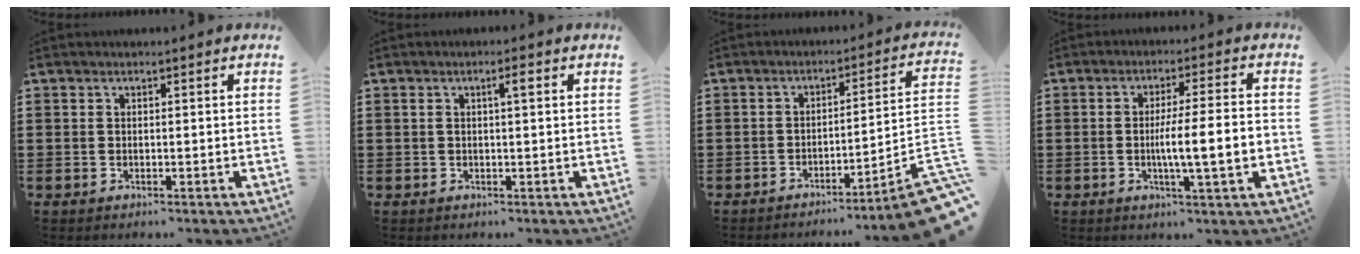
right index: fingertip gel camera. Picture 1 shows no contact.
{"total": 2.0, "force": [0.6, 0.3, 1.9], "torque": [-0.028, 0.002, 0.005]}
{"total": 6.5, "force": [-4.3, 0.0, 4.8], "torque": [-0.076, -0.014, -0.084]}
{"total": 7.6, "force": [-1.3, 0.5, 7.4], "torque": [-0.127, -0.003, -0.025]}